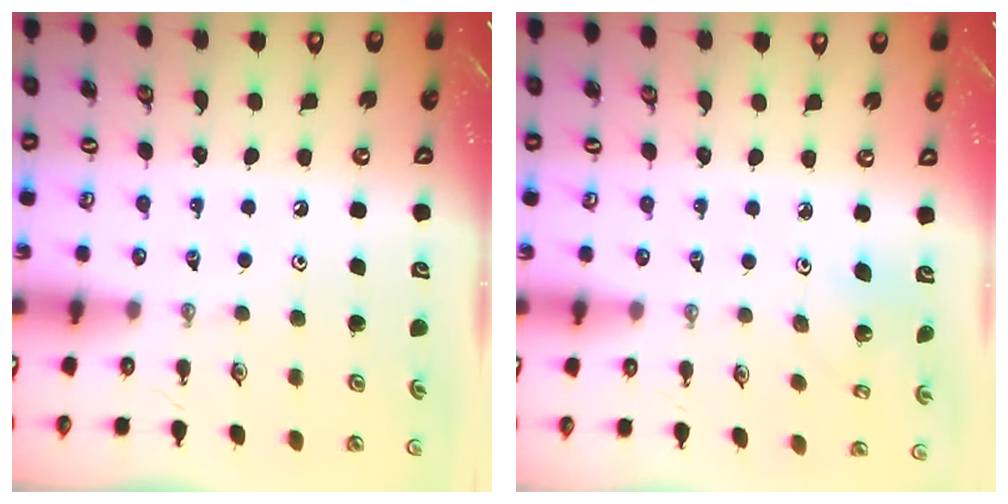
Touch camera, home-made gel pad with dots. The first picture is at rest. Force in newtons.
{"total": 4.0, "press": 4.0, "slide": 0.2}